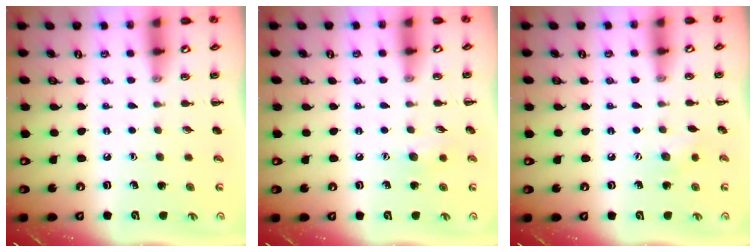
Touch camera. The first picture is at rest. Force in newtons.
{"total": 6.0, "press": 5.8, "slide": 1.5}
{"total": 6.6, "press": 6.4, "slide": 1.3}